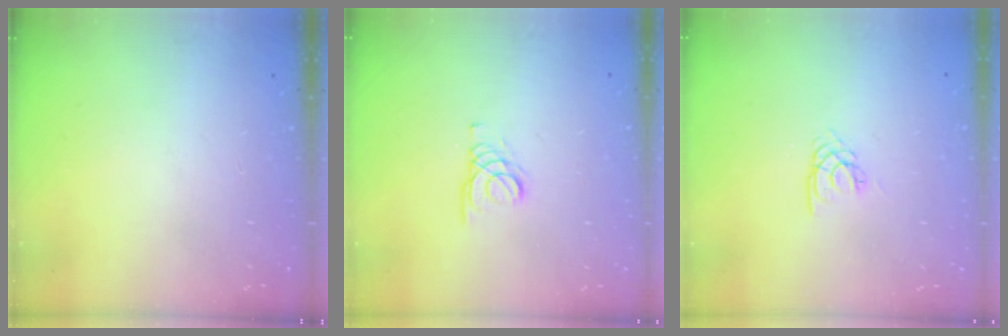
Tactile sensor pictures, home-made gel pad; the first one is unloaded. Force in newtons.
{"total": 2.0, "press": 2.0, "slide": 0.1}
{"total": 2.1, "press": 2.1, "slide": 0.2}